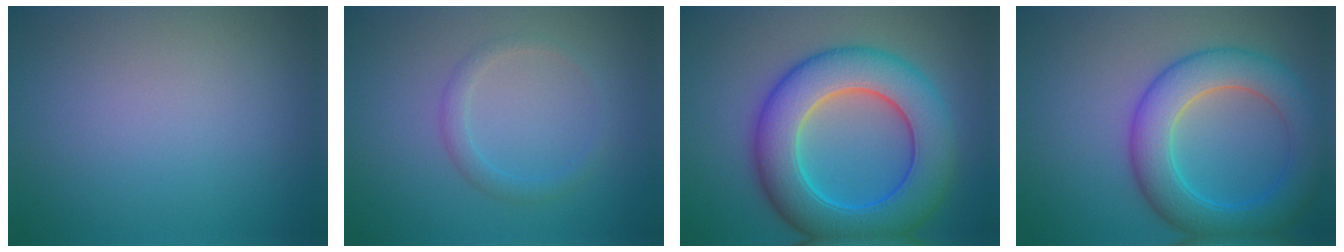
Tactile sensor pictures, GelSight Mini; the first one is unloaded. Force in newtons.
{"total": 1.5, "press": 1.5, "slide": 0.0}
{"total": 10.5, "press": 10.5, "slide": 0.0}
{"total": 7.1, "press": 7.1, "slide": 0.1}